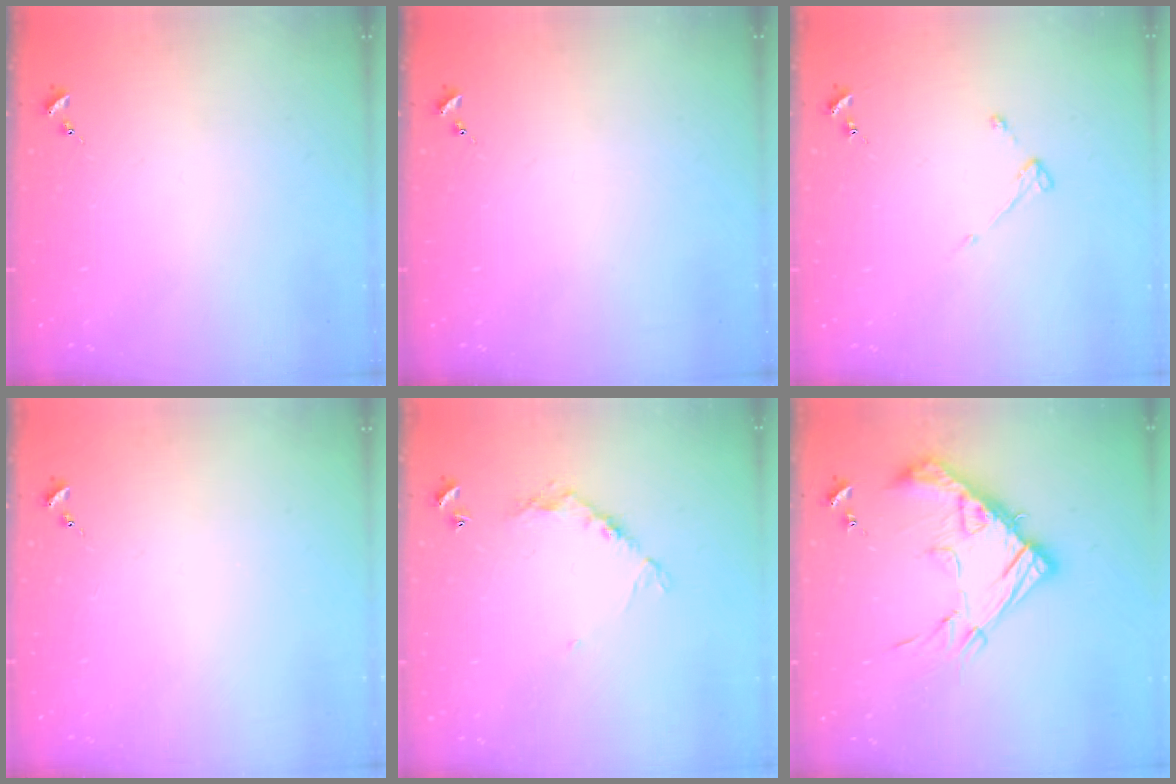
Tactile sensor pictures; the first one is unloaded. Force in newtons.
{"total": 0.0}
{"total": 3.0, "press": 3.0, "slide": 0.4}
{"total": 0.0}
{"total": 8.1, "press": 8.1, "slide": 0.7}
{"total": 19.5, "press": 19.4, "slide": 1.8}